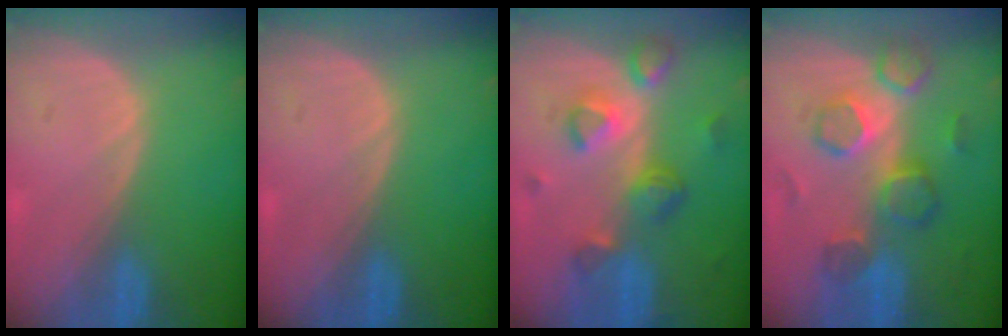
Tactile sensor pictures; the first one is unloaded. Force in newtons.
{"total": 0.0}
{"total": 7.8, "press": 7.0, "slide": 3.6}
{"total": 8.3, "press": 8.1, "slide": 1.8}